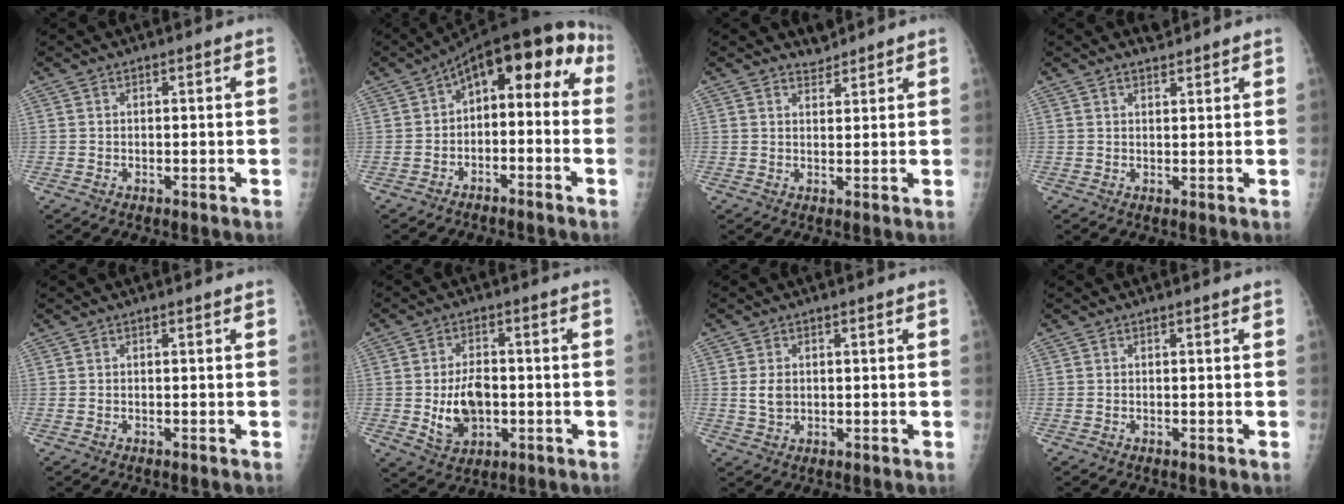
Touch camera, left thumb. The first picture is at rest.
{"total": 12.0, "force": [-0.3, 6.9, 9.8], "torque": [-0.091, 0.060, -0.016]}
{"total": 1.9, "force": [1.8, 0.6, -0.4], "torque": [0.020, -0.017, 0.028]}
{"total": 1.8, "force": [1.7, 0.6, 0.4], "torque": [0.002, -0.013, 0.026]}
{"total": 0.0}
{"total": 8.3, "force": [-1.3, 5.6, 5.9], "torque": [-0.084, 0.001, -0.014]}
{"total": 3.1, "force": [0.3, 2.3, 2.1], "torque": [-0.031, -0.003, 0.010]}
{"total": 0.0}